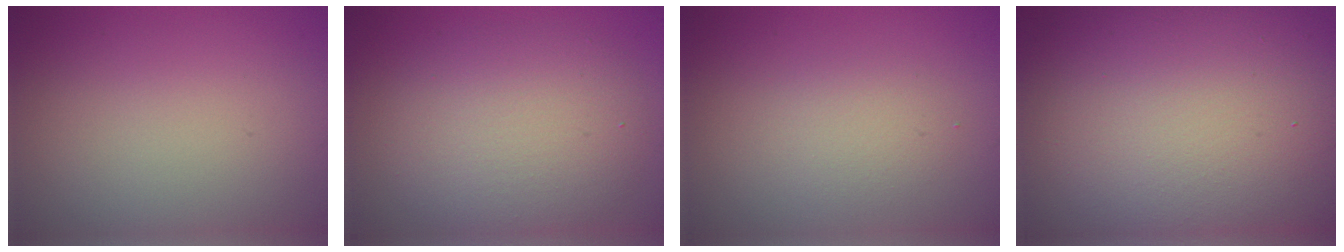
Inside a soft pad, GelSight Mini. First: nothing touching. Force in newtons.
{"total": 6.3, "press": 6.3, "slide": 0.2}
{"total": 1.9, "press": 1.9, "slide": 0.1}
{"total": 23.2, "press": 23.2, "slide": 1.1}